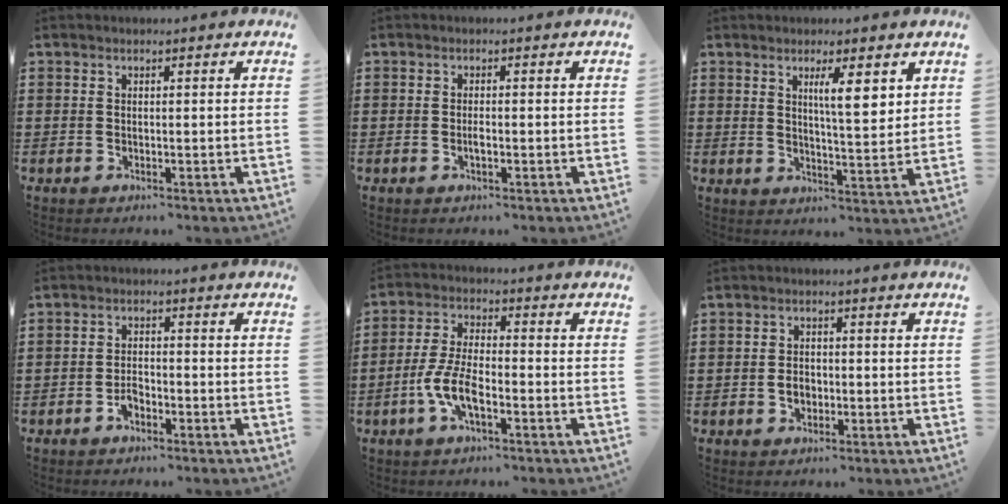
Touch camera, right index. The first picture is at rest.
{"total": 1.2, "force": [-0.4, 0.4, 1.1], "torque": [-0.023, -0.001, -0.006]}
{"total": 5.8, "force": [2.7, 1.1, 5.0], "torque": [-0.088, -0.008, 0.040]}
{"total": 2.2, "force": [-1.6, 1.2, 1.1], "torque": [-0.024, 0.006, -0.032]}
{"total": 7.1, "force": [-3.0, 2.4, 6.0], "torque": [-0.149, -0.012, -0.063]}
{"total": 2.4, "force": [-0.6, 1.6, 1.6], "torque": [-0.033, 0.002, -0.012]}